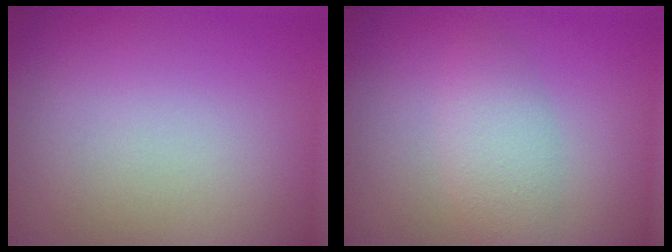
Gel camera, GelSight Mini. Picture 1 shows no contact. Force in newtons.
{"total": 2.8, "press": 2.8, "slide": 0.2}